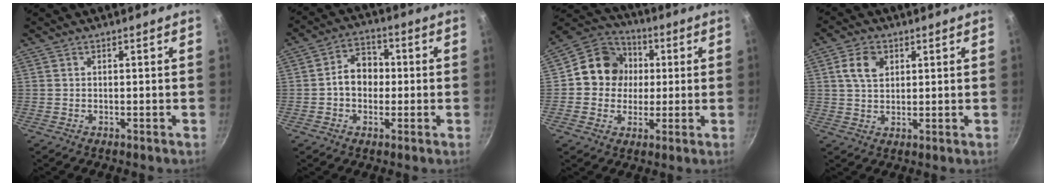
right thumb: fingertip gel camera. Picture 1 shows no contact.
{"total": 7.6, "force": [-0.4, 6.0, 4.7], "torque": [-0.037, 0.021, -0.016]}
{"total": 12.0, "force": [1.1, 10.9, 4.9], "torque": [-0.043, 0.019, -0.002]}
{"total": 5.8, "force": [2.0, 4.0, 3.7], "torque": [-0.057, 0.000, 0.035]}